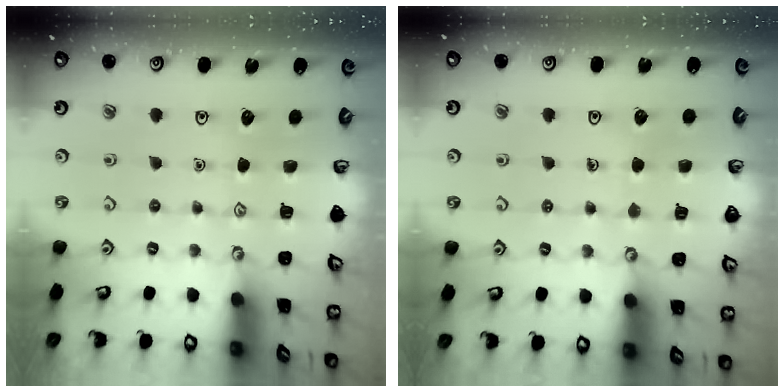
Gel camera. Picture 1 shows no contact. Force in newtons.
{"total": 2.6, "press": 2.6, "slide": 0.2}